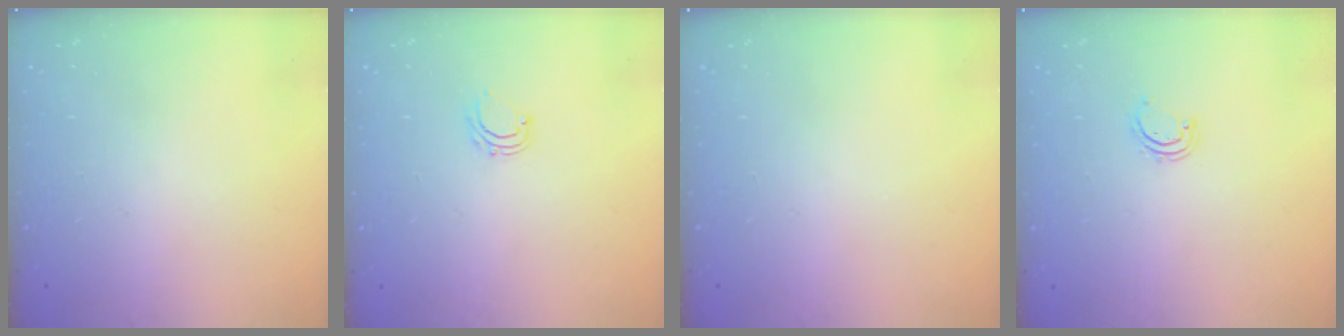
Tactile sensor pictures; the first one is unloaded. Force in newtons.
{"total": 4.9, "press": 4.8, "slide": 0.4}
{"total": 0.0}
{"total": 2.5, "press": 2.5, "slide": 0.3}